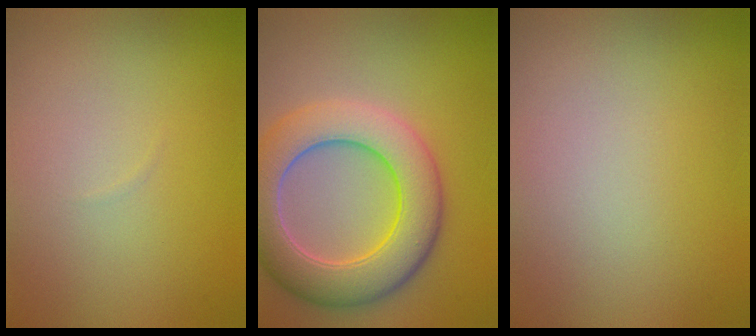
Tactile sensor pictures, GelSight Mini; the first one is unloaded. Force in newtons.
{"total": 8.3, "press": 8.3, "slide": 0.5}
{"total": 0.0}